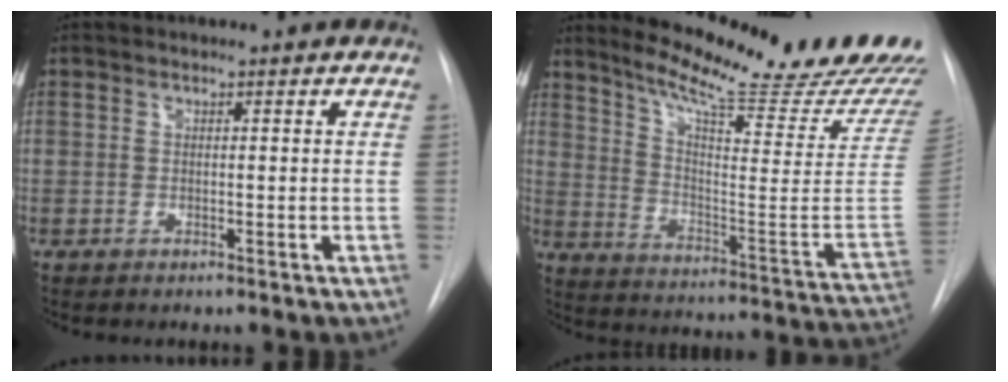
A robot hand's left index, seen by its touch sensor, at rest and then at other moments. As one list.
[{"total": 27.2, "force": [23.7, 1.0, 13.4], "torque": [-0.209, -0.115, 0.311]}]